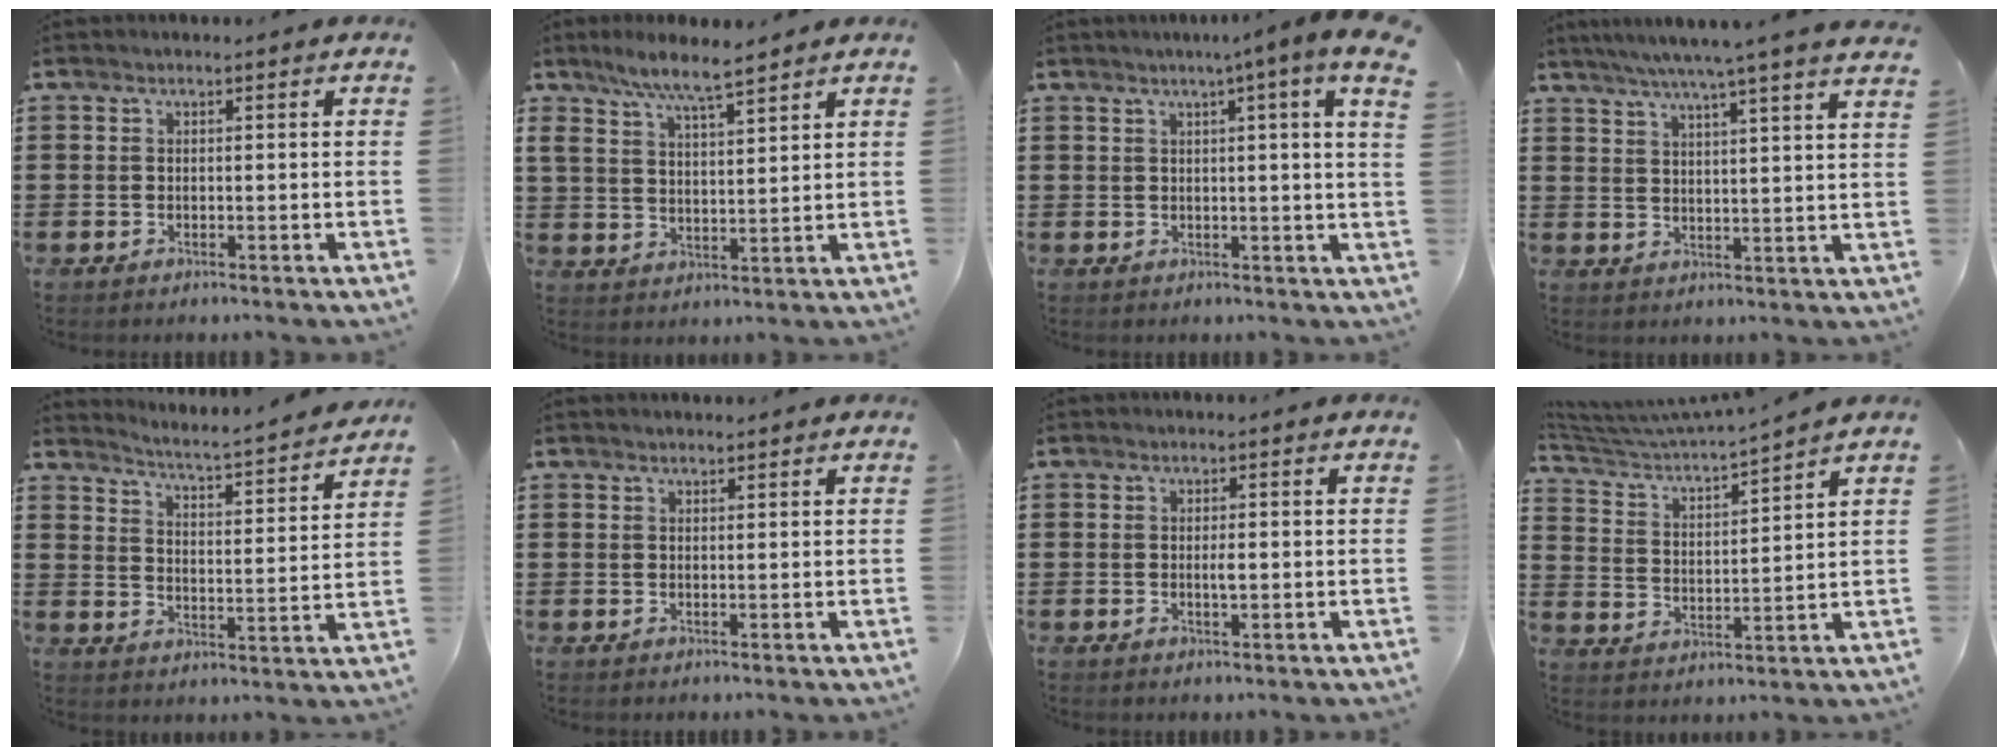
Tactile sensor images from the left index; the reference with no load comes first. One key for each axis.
{"total": 6.7, "fx": 5.6, "fy": 0.7, "fz": 3.5, "tx": -0.084, "ty": -0.012, "tz": 0.100}
{"total": 4.4, "fx": 2.5, "fy": -1.1, "fz": 3.5, "tx": -0.061, "ty": -0.012, "tz": 0.038}
{"total": 5.8, "fx": 4.9, "fy": -1.0, "fz": 2.9, "tx": -0.072, "ty": -0.025, "tz": 0.083}
{"total": 3.5, "fx": 3.3, "fy": -0.7, "fz": 0.9, "tx": -0.037, "ty": -0.038, "tz": 0.046}
{"total": 1.0, "fx": 0.9, "fy": 0.2, "fz": 0.0, "tx": -0.002, "ty": 0.000, "tz": 0.019}
{"total": 1.5, "fx": 0.0, "fy": 0.3, "fz": 1.5, "tx": -0.028, "ty": -0.001, "tz": 0.000}
{"total": 4.2, "fx": 3.9, "fy": -0.1, "fz": 1.7, "tx": -0.058, "ty": -0.033, "tz": 0.058}